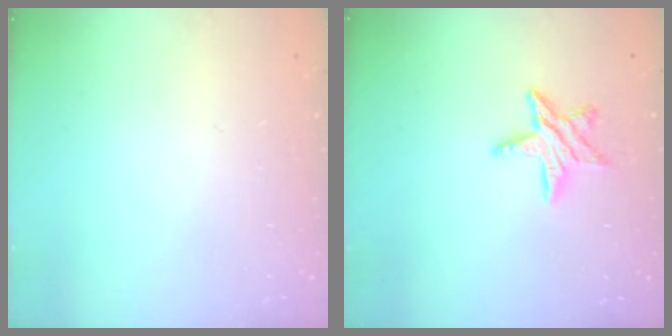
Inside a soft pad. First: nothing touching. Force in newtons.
{"total": 9.4, "press": 9.3, "slide": 0.6}